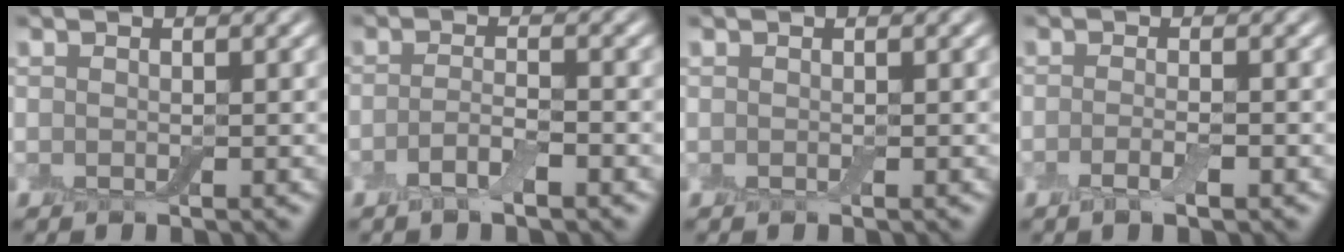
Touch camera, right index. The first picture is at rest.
{"total": 2.2, "force": [-1.1, 0.5, 1.8], "torque": [-0.036, 0.003, -0.027]}
{"total": 0.0}
{"total": 1.7, "force": [-0.7, 0.4, 1.5], "torque": [-0.030, -0.006, -0.018]}